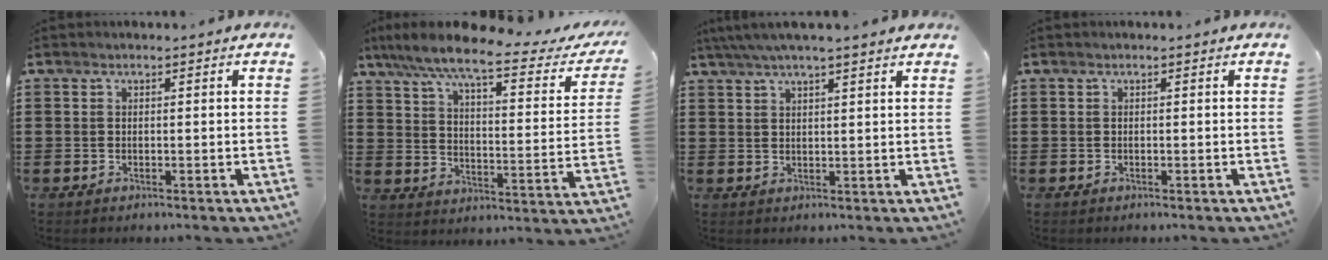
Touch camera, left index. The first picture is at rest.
{"total": 8.5, "force": [7.0, 0.6, 4.9], "torque": [-0.124, -0.038, 0.114]}
{"total": 4.0, "force": [3.3, 0.1, 2.2], "torque": [-0.051, -0.003, 0.060]}
{"total": 0.0}